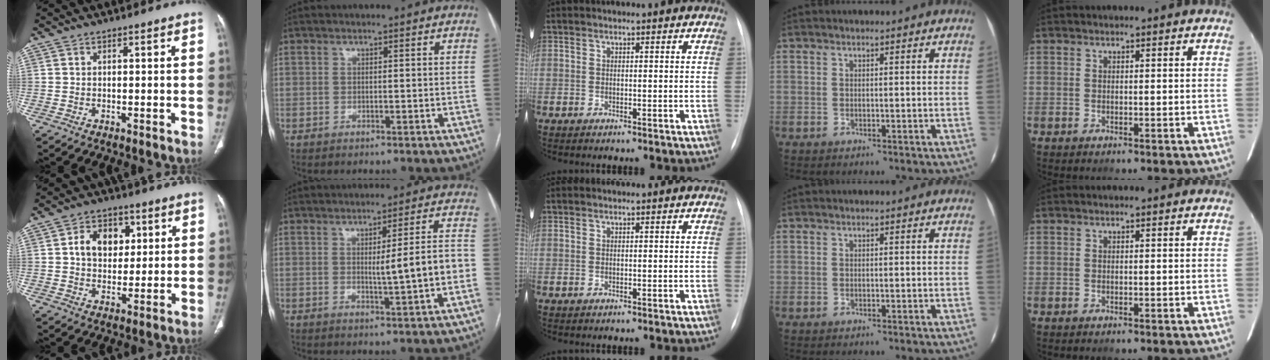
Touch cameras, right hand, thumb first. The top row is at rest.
{"thumb": {"total": 8.6, "force": [2.1, 6.4, 5.4], "torque": [-0.052, -0.001, 0.033]}, "index": {"total": 7.4, "force": [-1.0, -0.1, 7.3], "torque": [-0.100, 0.006, -0.011]}}